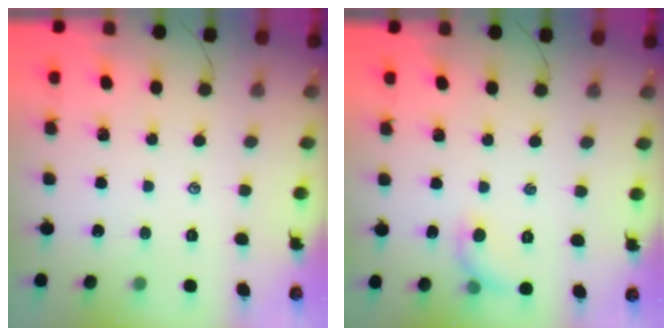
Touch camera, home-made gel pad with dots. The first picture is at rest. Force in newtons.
{"total": 6.1, "press": 5.9, "slide": 1.3}